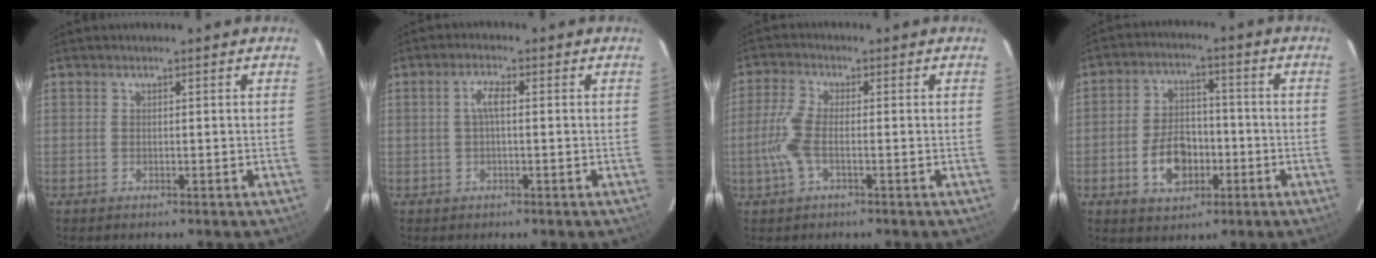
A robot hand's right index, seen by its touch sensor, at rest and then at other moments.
{"total": 2.7, "force": [0.0, 0.6, 2.6], "torque": [-0.053, 0.008, 0.001]}
{"total": 6.0, "force": [-1.5, 1.8, 5.5], "torque": [-0.130, 0.001, -0.031]}
{"total": 9.5, "force": [-3.3, 6.2, 6.4], "torque": [-0.127, 0.018, -0.046]}